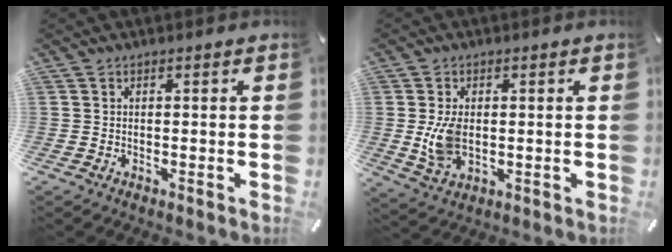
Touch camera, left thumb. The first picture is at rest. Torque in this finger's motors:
{"motor_torque": [0.48, 0.76, 0.06, -0.07, 0.24]}